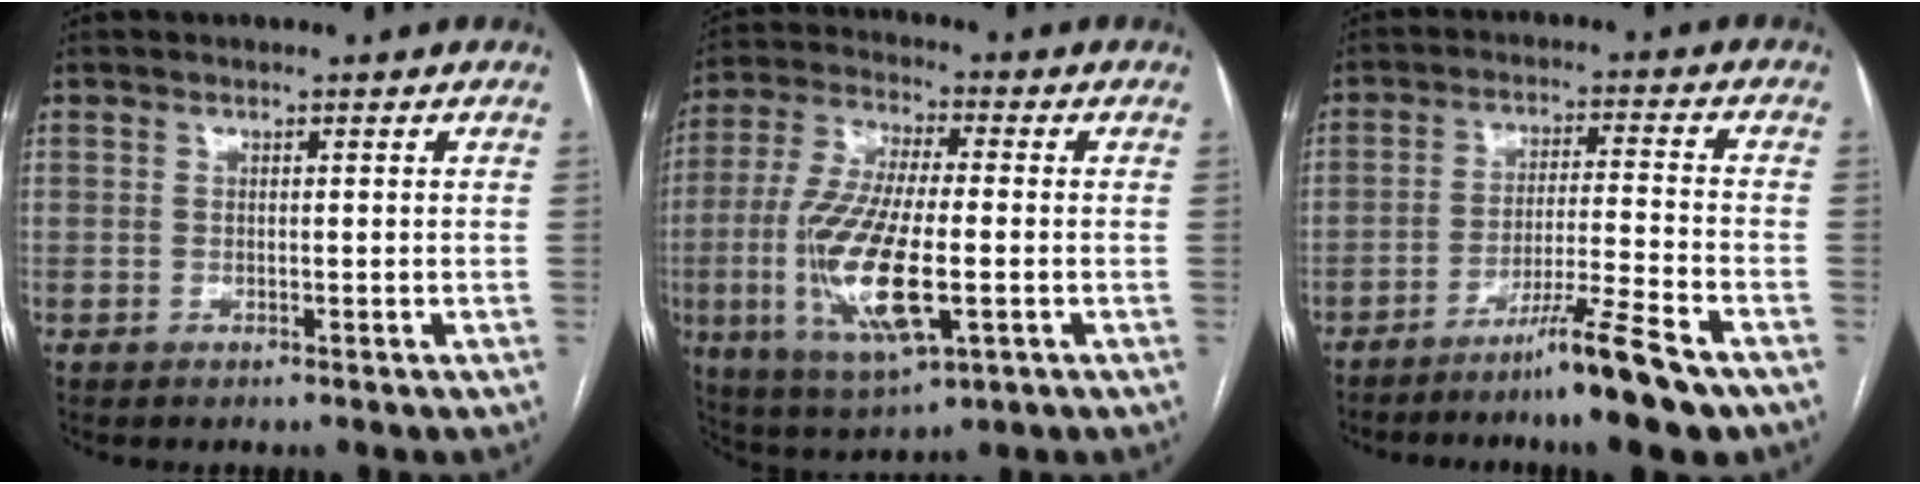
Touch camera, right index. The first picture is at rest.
{"total": 16.0, "force": [-3.5, 4.2, 15.0], "torque": [-0.317, -0.017, -0.057]}
{"total": 10.1, "force": [-7.3, -1.1, 7.0], "torque": [-0.112, -0.022, -0.127]}